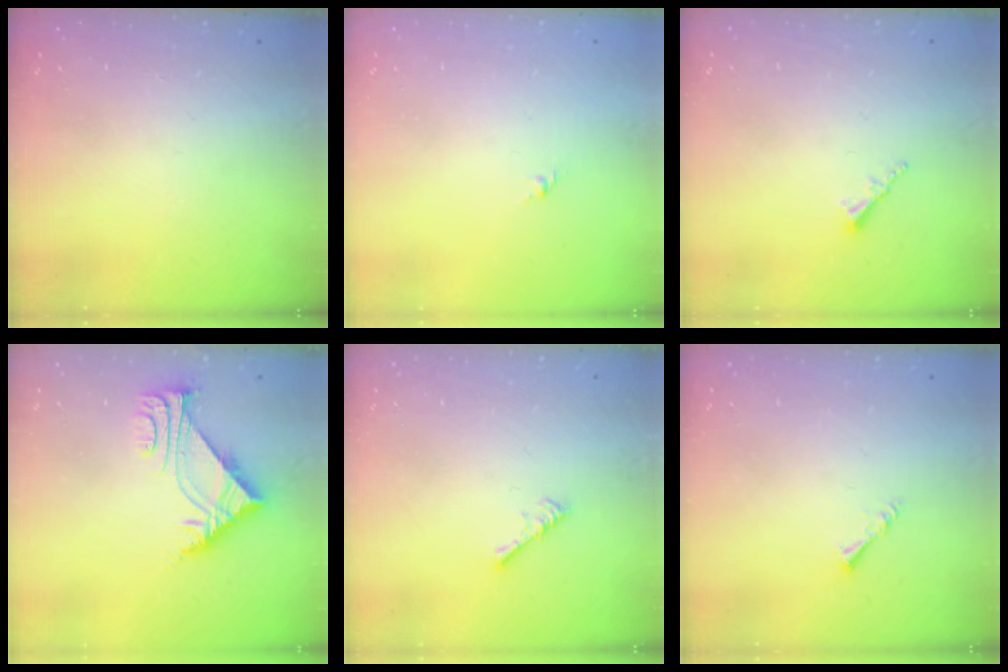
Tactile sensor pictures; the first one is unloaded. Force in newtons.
{"total": 1.6, "press": 1.5, "slide": 0.6}
{"total": 1.7, "press": 1.7, "slide": 0.3}
{"total": 6.2, "press": 6.2, "slide": 0.2}
{"total": 0.8, "press": 0.8, "slide": 0.3}
{"total": 1.6, "press": 1.6, "slide": 0.3}